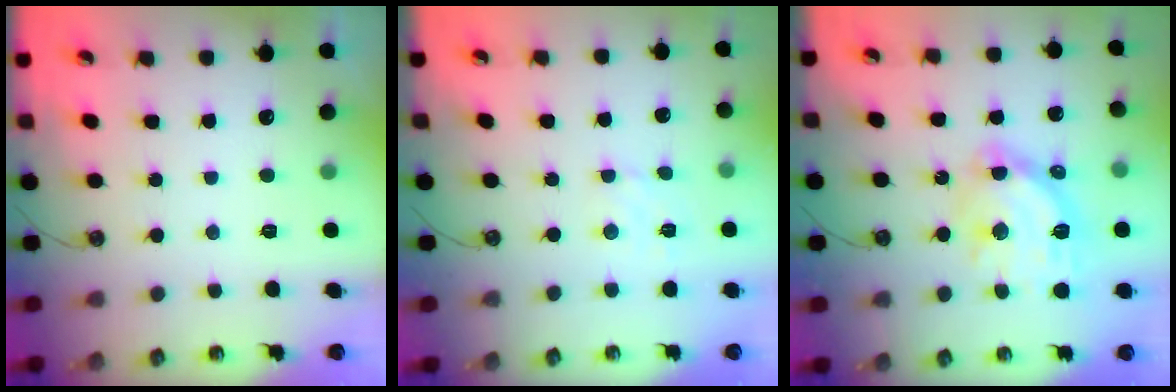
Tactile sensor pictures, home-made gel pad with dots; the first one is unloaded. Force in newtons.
{"total": 1.8, "press": 1.7, "slide": 0.7}
{"total": 14.8, "press": 14.7, "slide": 1.5}